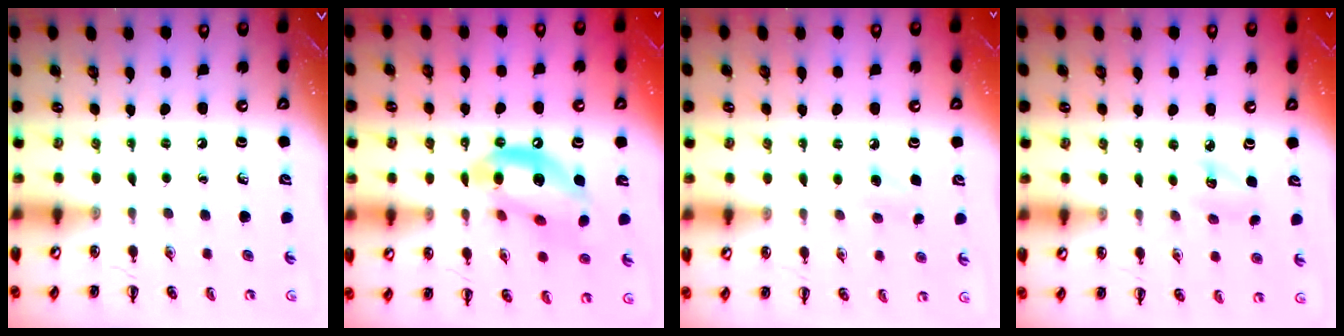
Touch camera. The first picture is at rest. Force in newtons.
{"total": 13.7, "press": 13.3, "slide": 3.6}
{"total": 6.6, "press": 6.2, "slide": 2.1}
{"total": 4.2, "press": 4.0, "slide": 1.2}